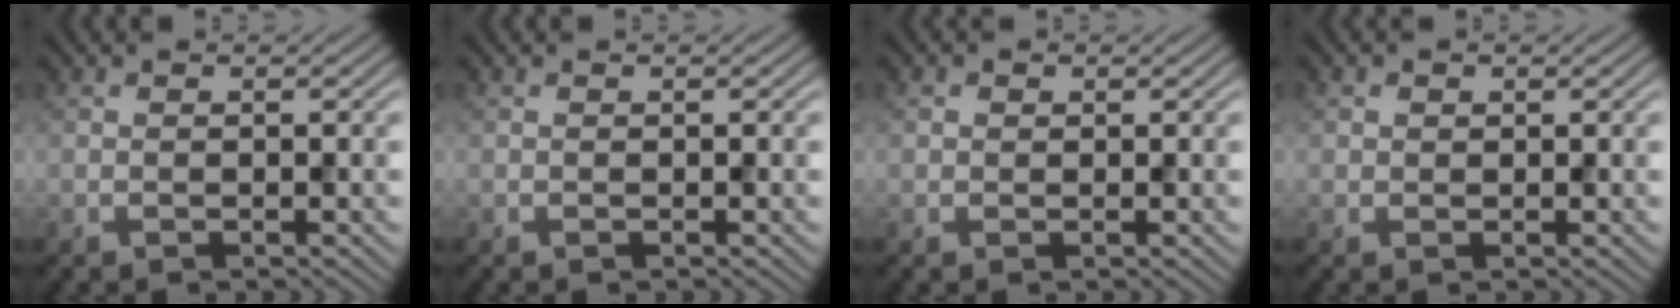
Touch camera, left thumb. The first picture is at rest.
{"total": 0.0}
{"total": 0.7, "force": [0.1, 0.7, 0.2], "torque": [-0.003, -0.001, 0.000]}
{"total": 0.7, "force": [0.2, 0.6, 0.2], "torque": [-0.005, -0.001, 0.003]}